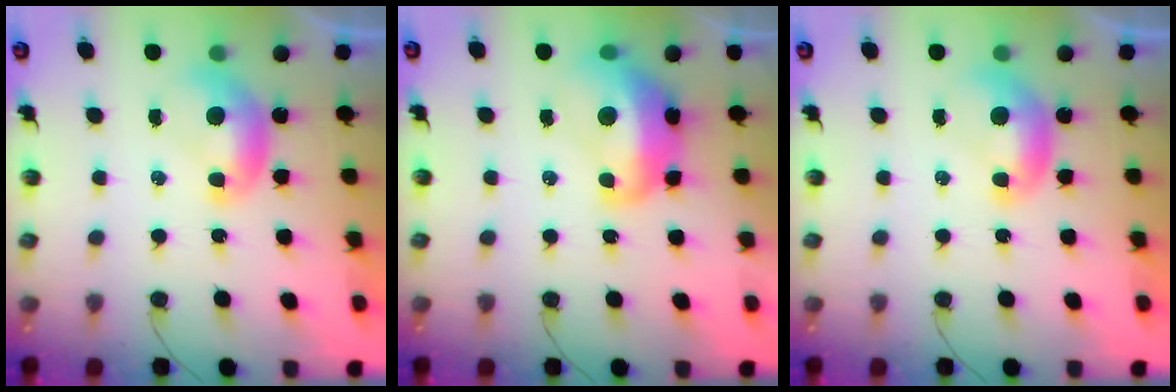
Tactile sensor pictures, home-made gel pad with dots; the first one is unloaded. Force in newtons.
{"total": 8.5, "press": 8.4, "slide": 1.2}
{"total": 0.0}